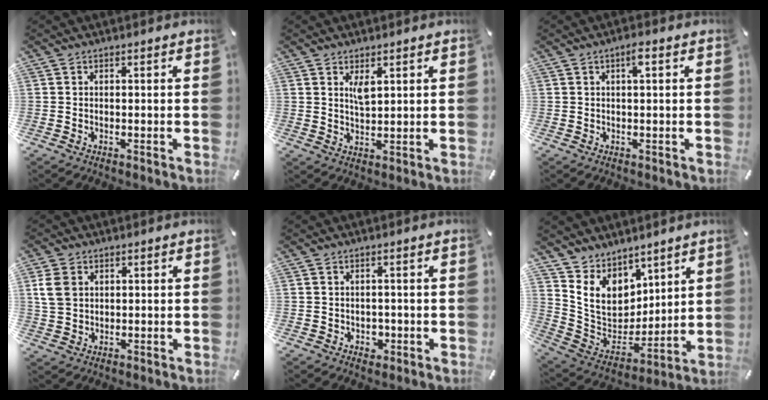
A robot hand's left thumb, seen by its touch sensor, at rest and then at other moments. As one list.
[{"total": 3.6, "force": [1.9, 1.6, 2.6], "torque": [-0.041, -0.005, 0.031]}, {"total": 2.3, "force": [0.7, 0.5, 2.2], "torque": [-0.036, 0.000, 0.008]}, {"total": 6.0, "force": [1.7, 4.8, 3.2], "torque": [-0.082, 0.006, 0.032]}, {"total": 2.1, "force": [-0.2, 1.9, 0.9], "torque": [-0.010, 0.001, -0.008]}, {"total": 11.5, "force": [6.7, 8.9, 2.8], "torque": [-0.073, -0.062, 0.139]}]